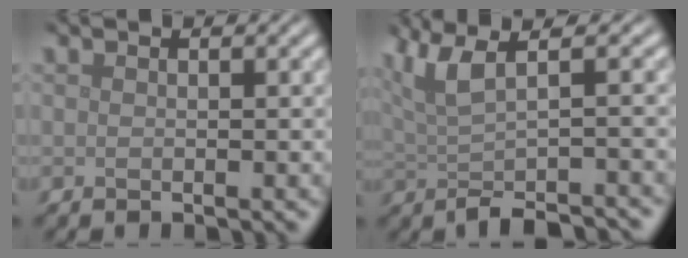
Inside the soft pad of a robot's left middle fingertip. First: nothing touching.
{"total": 6.6, "force": [-0.1, 2.3, 6.1], "torque": [-0.092, 0.002, -0.004]}